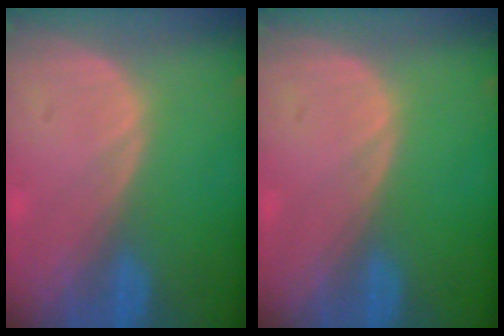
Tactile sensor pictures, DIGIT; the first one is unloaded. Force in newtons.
{"total": 0.0}